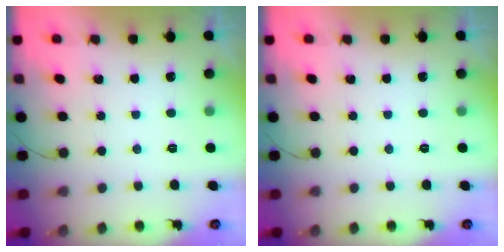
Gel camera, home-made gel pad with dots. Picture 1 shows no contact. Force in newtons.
{"total": 0.0}